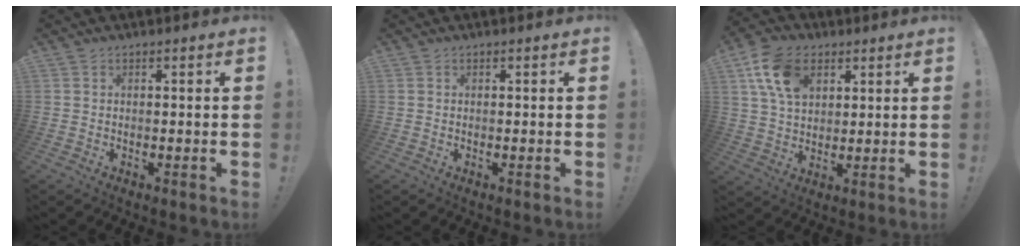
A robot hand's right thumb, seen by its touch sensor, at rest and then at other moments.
{"total": 0.0}
{"total": 13.9, "force": [6.1, 9.5, 8.0], "torque": [-0.130, -0.009, 0.120]}